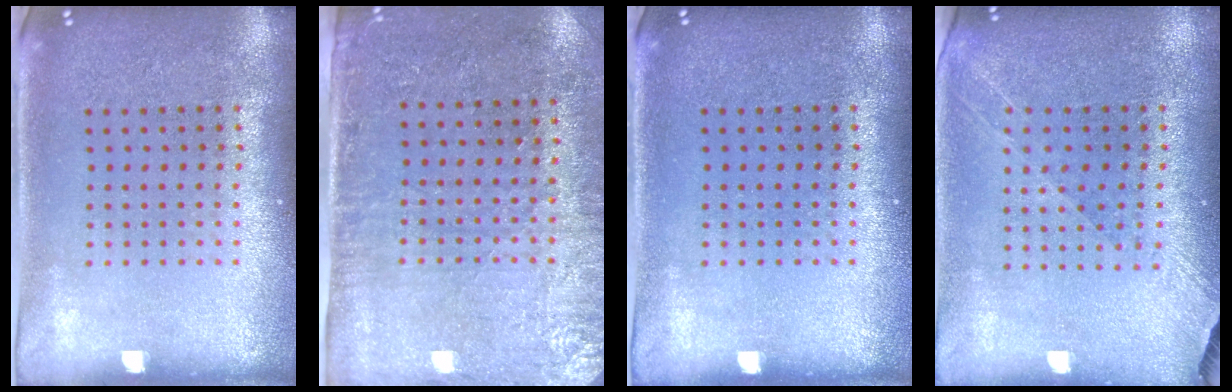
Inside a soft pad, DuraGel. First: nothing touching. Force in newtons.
{"total": 2.9, "press": 2.5, "slide": 1.5}
{"total": 0.0}
{"total": 1.3, "press": 1.2, "slide": 0.6}